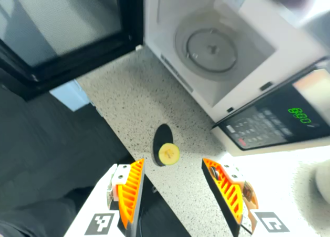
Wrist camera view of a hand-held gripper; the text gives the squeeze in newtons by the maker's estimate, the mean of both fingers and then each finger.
{"total": 0.0}